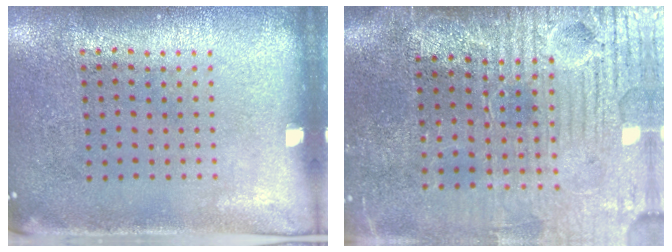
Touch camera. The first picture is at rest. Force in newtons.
{"total": 4.4, "press": 4.0, "slide": 2.0}